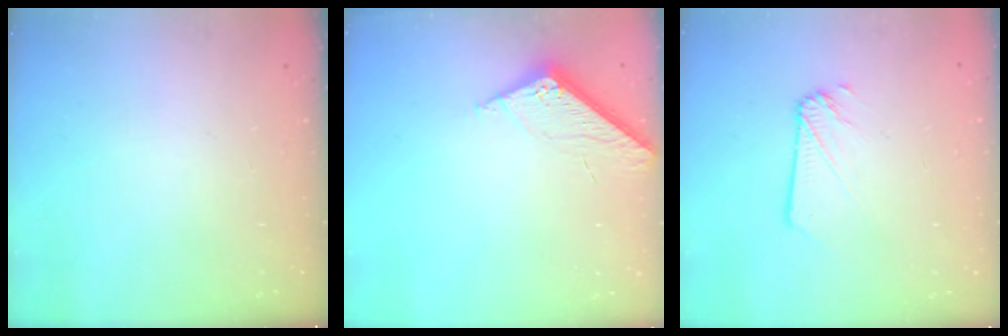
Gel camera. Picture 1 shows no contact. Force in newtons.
{"total": 6.8, "press": 6.8, "slide": 0.4}
{"total": 2.2, "press": 2.2, "slide": 0.1}